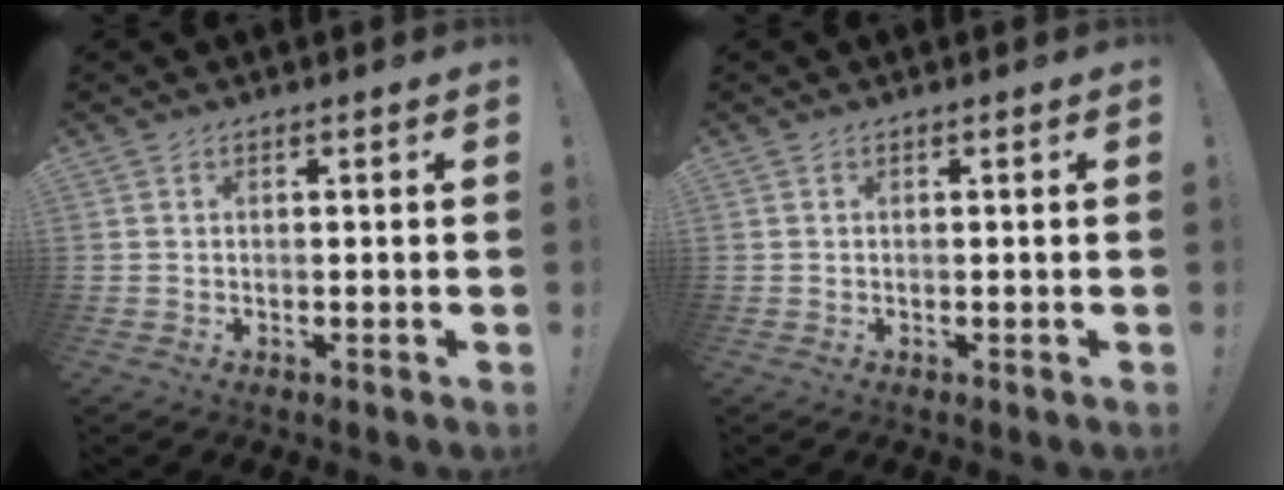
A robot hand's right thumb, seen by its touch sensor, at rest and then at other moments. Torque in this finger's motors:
{"motor_torque": [-0.11, 0.02, 0.13, -0.02, 0.00]}